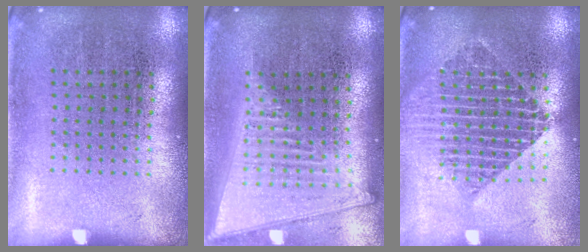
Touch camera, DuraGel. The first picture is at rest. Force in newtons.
{"total": 2.0, "press": 1.7, "slide": 1.0}
{"total": 1.8, "press": 1.6, "slide": 1.0}